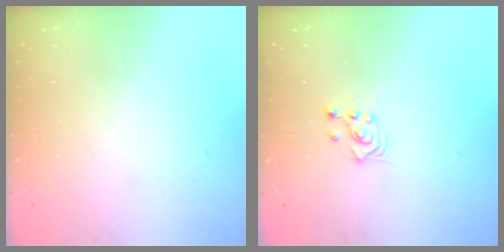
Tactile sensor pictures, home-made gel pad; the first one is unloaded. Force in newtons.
{"total": 2.9, "press": 2.9, "slide": 0.2}